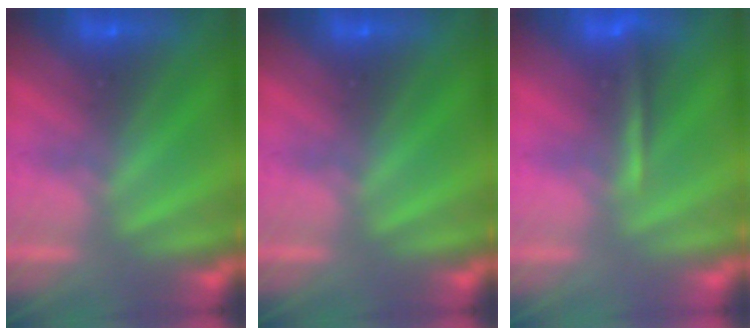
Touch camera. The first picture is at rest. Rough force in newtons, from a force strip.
{"total": 0.0}
{"total": 1.3}